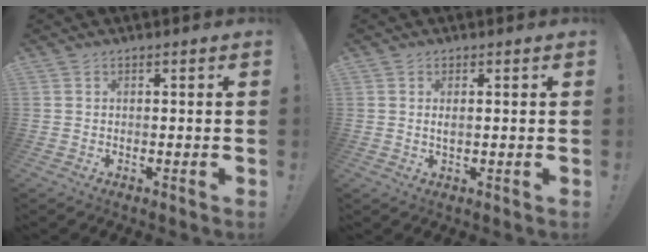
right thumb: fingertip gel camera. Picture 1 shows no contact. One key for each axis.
{"total": 1.5, "fx": 0.2, "fy": 0.0, "fz": 1.4, "tx": -0.021, "ty": -0.003, "tz": 0.001}